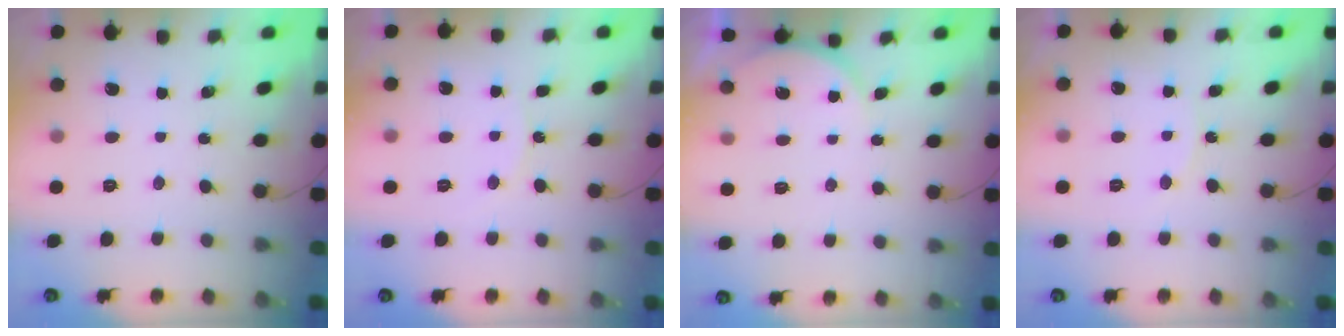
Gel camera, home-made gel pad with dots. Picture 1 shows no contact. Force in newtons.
{"total": 6.9, "press": 6.9, "slide": 0.9}
{"total": 4.4, "press": 3.9, "slide": 2.0}
{"total": 5.8, "press": 5.8, "slide": 0.6}